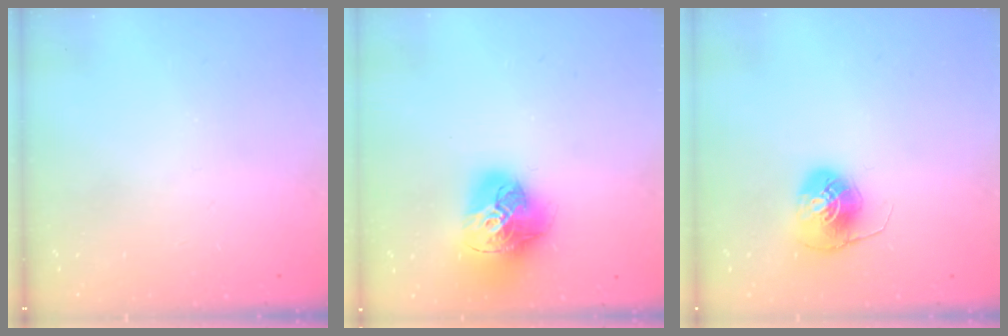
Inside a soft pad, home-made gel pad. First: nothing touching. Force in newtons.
{"total": 17.5, "press": 17.4, "slide": 2.0}
{"total": 7.9, "press": 7.9, "slide": 0.3}